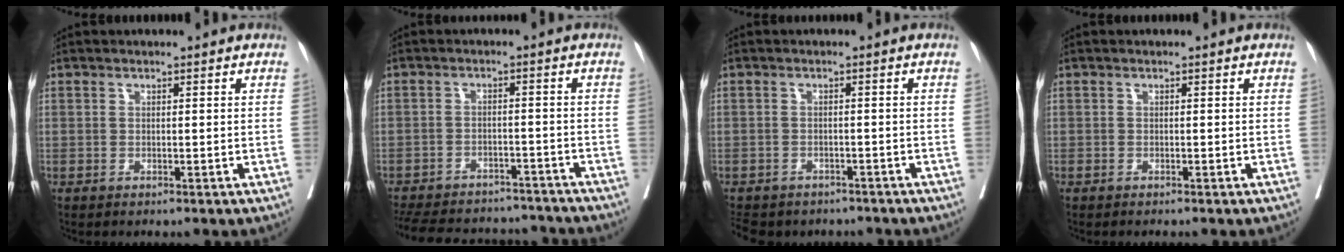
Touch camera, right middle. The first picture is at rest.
{"total": 19.7, "force": [-17.6, 6.2, 6.2], "torque": [-0.167, -0.010, -0.235]}
{"total": 11.2, "force": [-9.2, 5.5, 3.3], "torque": [-0.076, -0.002, -0.112]}
{"total": 0.8, "force": [-0.7, 0.1, 0.3], "torque": [-0.007, -0.001, -0.011]}